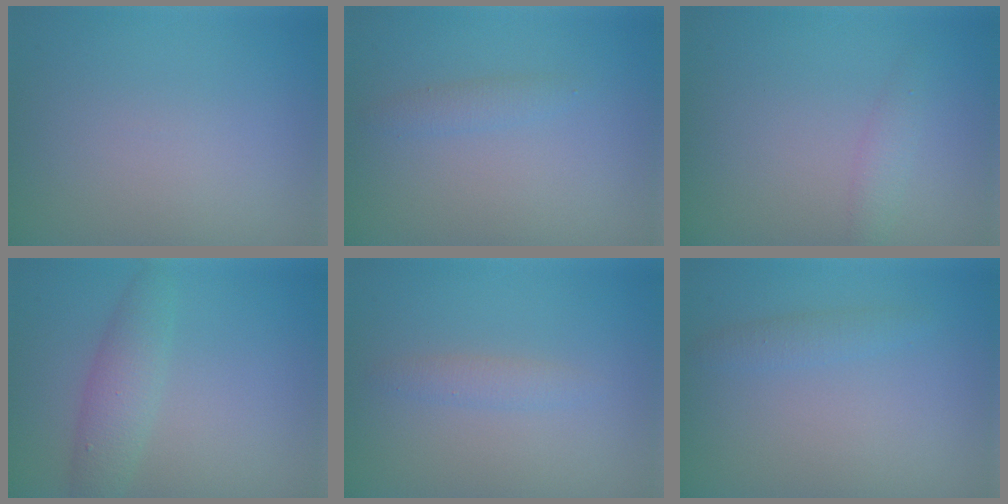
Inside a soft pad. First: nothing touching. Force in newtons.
{"total": 1.0, "press": 1.0, "slide": 0.0}
{"total": 1.3, "press": 1.3, "slide": 0.0}
{"total": 2.8, "press": 2.8, "slide": 0.0}
{"total": 1.2, "press": 1.2, "slide": 0.0}
{"total": 1.2, "press": 1.2, "slide": 0.1}